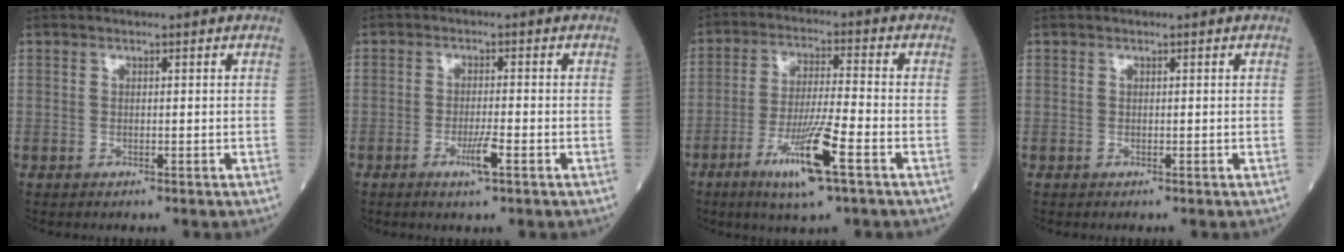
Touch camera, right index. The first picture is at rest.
{"total": 3.5, "force": [-1.7, 0.0, 3.1], "torque": [-0.061, -0.006, -0.031]}
{"total": 8.9, "force": [-4.4, 0.2, 7.7], "torque": [-0.147, -0.014, -0.078]}
{"total": 0.0}